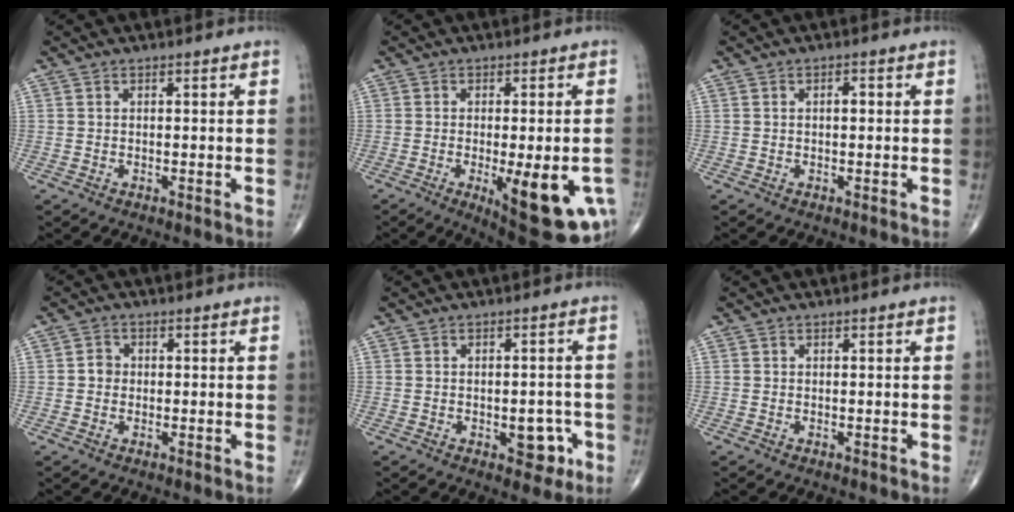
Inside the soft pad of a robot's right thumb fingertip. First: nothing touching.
{"total": 15.7, "force": [-5.0, 4.8, 14.0], "torque": [-0.145, -0.006, -0.049]}
{"total": 1.2, "force": [0.1, 0.6, 1.0], "torque": [-0.013, 0.003, -0.001]}
{"total": 2.0, "force": [-0.1, 1.9, 0.8], "torque": [-0.001, 0.006, -0.007]}
{"total": 5.5, "force": [-1.9, 3.1, 4.1], "torque": [-0.026, 0.012, -0.020]}
{"total": 0.0}